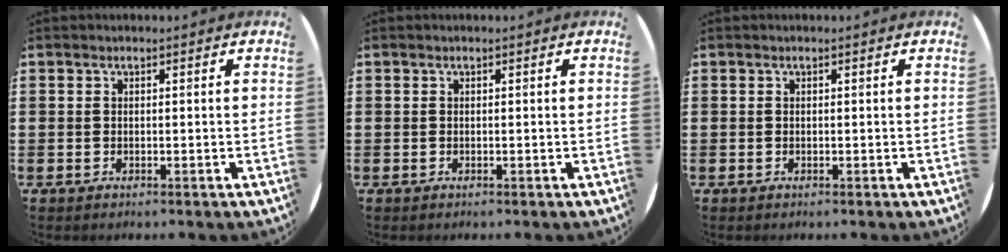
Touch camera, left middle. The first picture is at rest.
{"total": 0.0}
{"total": 0.0}